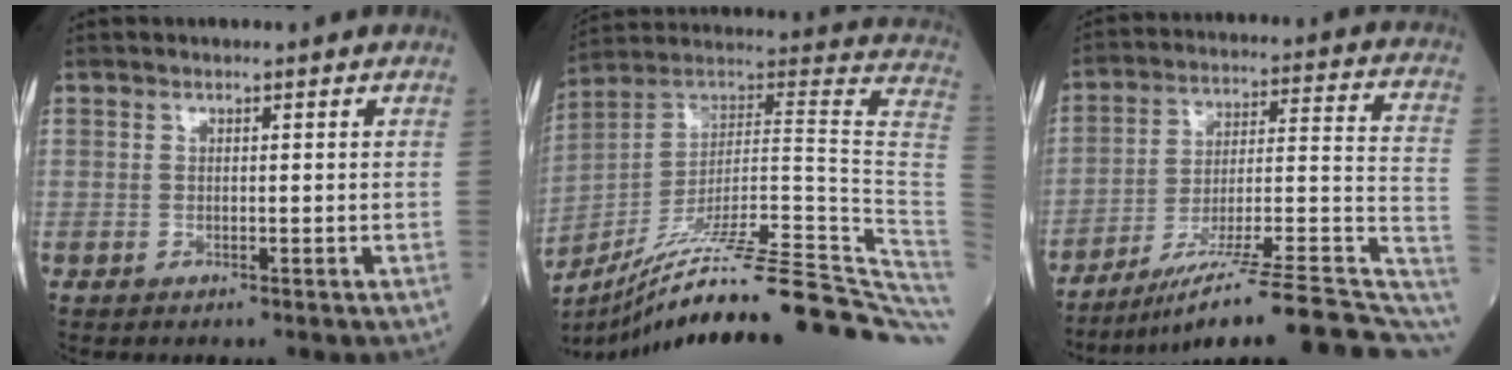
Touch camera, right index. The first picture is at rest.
{"total": 35.9, "force": [-27.2, 0.8, 23.3], "torque": [-0.212, -0.004, -0.392]}
{"total": 22.9, "force": [-16.0, 2.2, 16.2], "torque": [-0.170, 0.019, -0.245]}